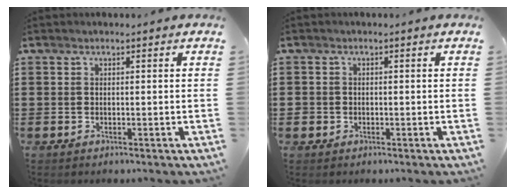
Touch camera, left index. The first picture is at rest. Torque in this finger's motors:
{"motor_torque": [-0.17, 0.61, 0.04, 0.00]}